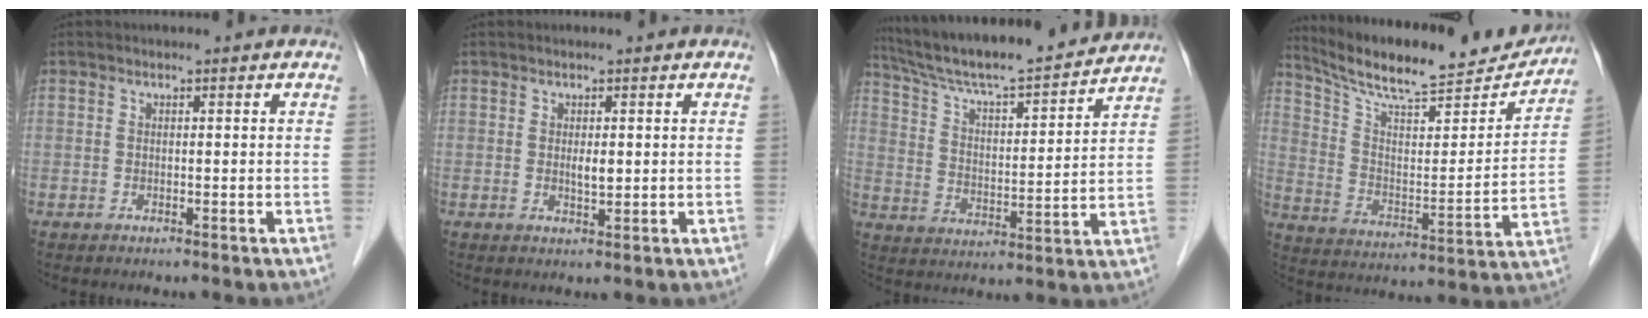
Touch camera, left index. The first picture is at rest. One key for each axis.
{"total": 1.5, "fx": 0.2, "fy": 0.5, "fz": 1.3, "tx": -0.025, "ty": -0.005, "tz": 0.005}
{"total": 19.1, "fx": 17.4, "fy": 1.1, "fz": 7.7, "tx": -0.137, "ty": 0.012, "tz": 0.272}
{"total": 20.3, "fx": 18.8, "fy": 3.0, "fz": 7.2, "tx": -0.126, "ty": -0.023, "tz": 0.283}